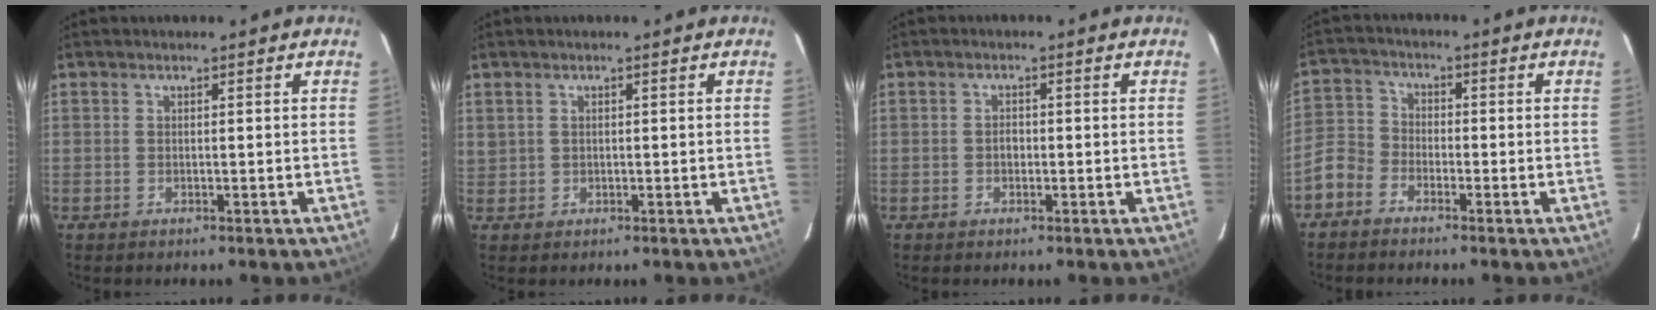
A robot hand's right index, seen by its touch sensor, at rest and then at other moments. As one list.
[{"total": 1.6, "force": [0.7, 1.3, 0.5], "torque": [-0.008, 0.005, 0.018]}, {"total": 1.4, "force": [-0.3, 1.2, 0.8], "torque": [-0.013, 0.005, -0.006]}, {"total": 5.4, "force": [-3.6, 3.7, 1.4], "torque": [-0.029, 0.015, -0.086]}]